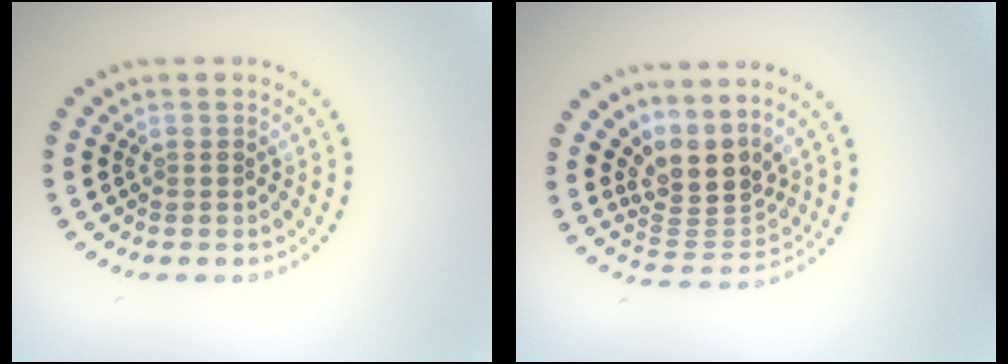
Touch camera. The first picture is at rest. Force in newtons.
{"total": 4.0, "press": 2.6, "slide": 3.0}